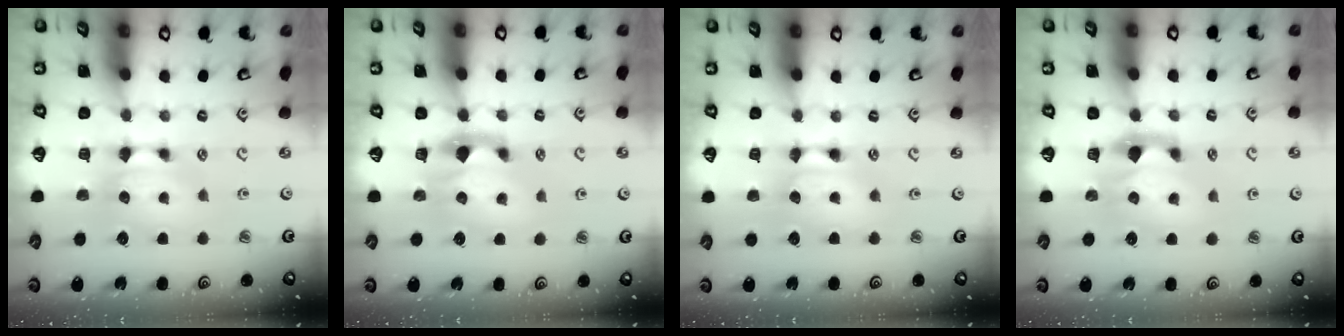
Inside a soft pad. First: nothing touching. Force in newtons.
{"total": 2.2, "press": 1.9, "slide": 1.2}
{"total": 1.7, "press": 1.7, "slide": 0.1}
{"total": 2.0, "press": 1.6, "slide": 1.2}